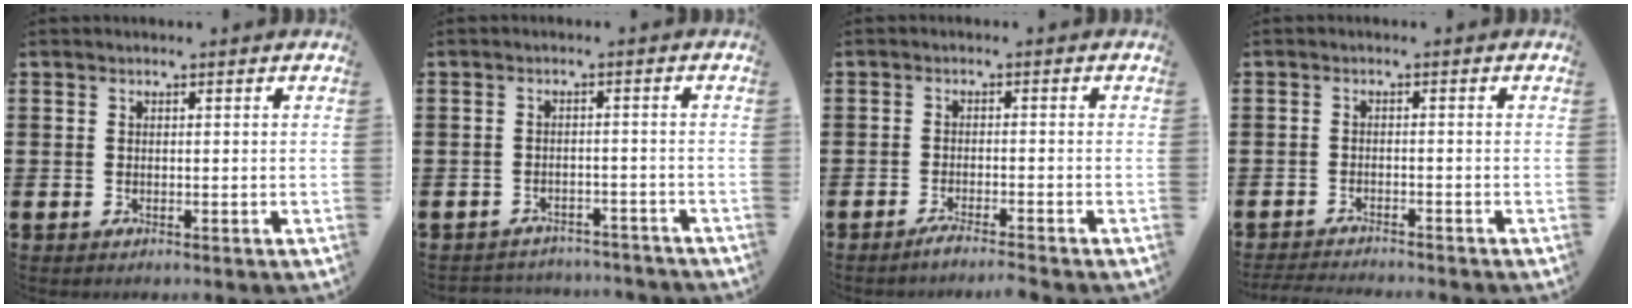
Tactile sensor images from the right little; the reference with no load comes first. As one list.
[{"total": 2.1, "force": [-2.0, 0.2, -0.2], "torque": [-0.004, 0.002, -0.046]}, {"total": 1.9, "force": [-1.7, -0.2, 0.9], "torque": [-0.013, 0.002, -0.032]}, {"total": 1.7, "force": [-1.7, -0.2, 0.2], "torque": [-0.003, 0.001, -0.035]}]